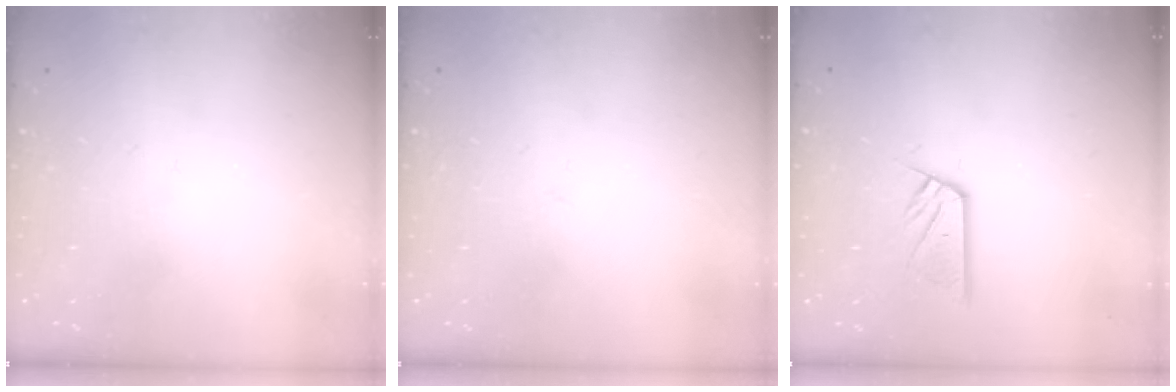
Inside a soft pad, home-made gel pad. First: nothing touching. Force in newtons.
{"total": 2.5, "press": 2.5, "slide": 0.3}
{"total": 9.6, "press": 9.5, "slide": 0.8}